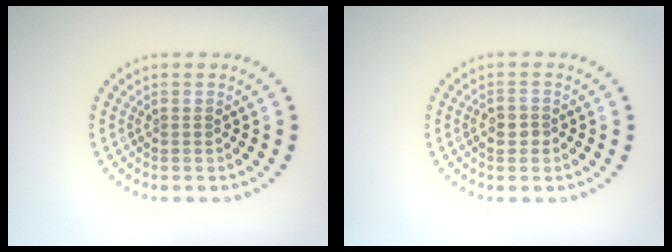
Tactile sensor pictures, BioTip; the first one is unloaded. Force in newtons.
{"total": 1.2, "press": 1.2, "slide": 0.2}